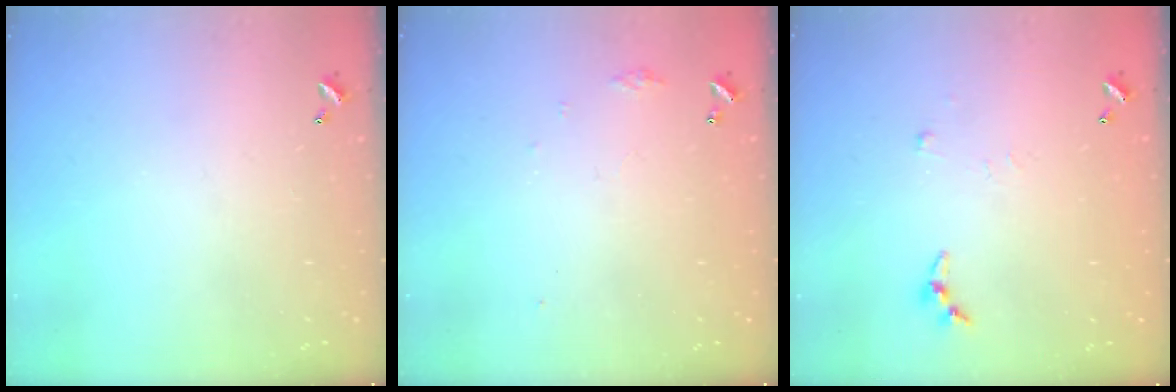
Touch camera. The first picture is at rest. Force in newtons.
{"total": 4.5, "press": 4.5, "slide": 0.5}
{"total": 4.3, "press": 4.3, "slide": 0.5}